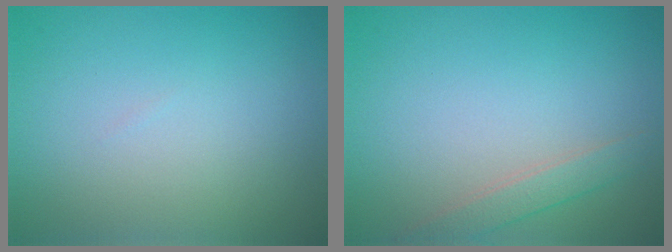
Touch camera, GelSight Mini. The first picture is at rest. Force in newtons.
{"total": 1.8, "press": 1.8, "slide": 0.1}